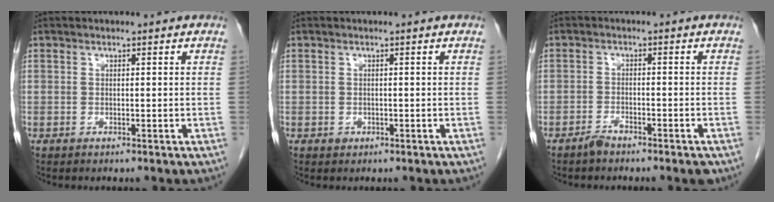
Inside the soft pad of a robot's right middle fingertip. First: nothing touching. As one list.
[{"total": 0.6, "force": [-0.3, 0.5, 0.2], "torque": [-0.004, 0.002, -0.003]}, {"total": 3.3, "force": [-2.8, 0.7, 1.7], "torque": [-0.024, -0.001, -0.045]}]